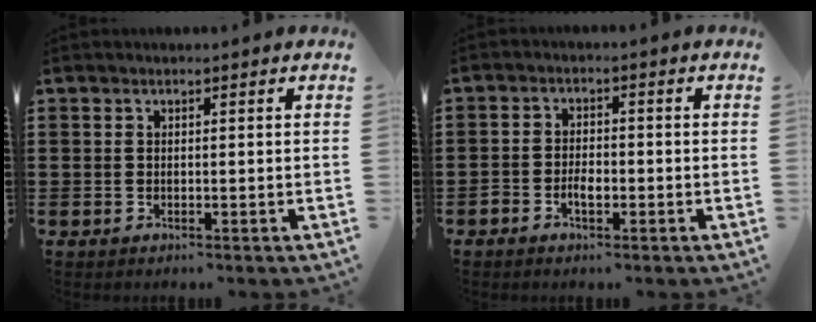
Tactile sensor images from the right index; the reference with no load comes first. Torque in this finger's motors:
{"motor_torque": [2.14, 0.00, 0.07, 0.06]}